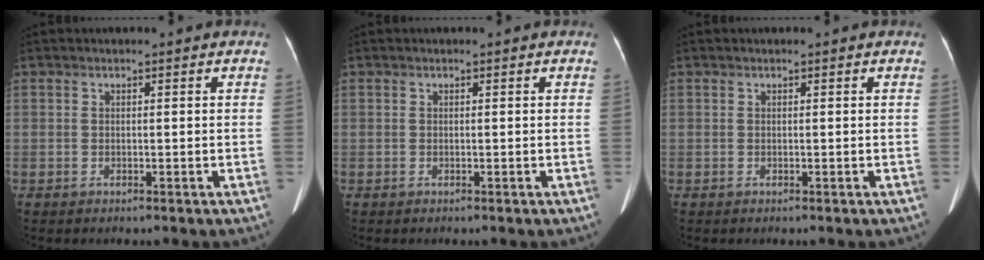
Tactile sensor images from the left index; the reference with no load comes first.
{"total": 0.0}
{"total": 0.0}